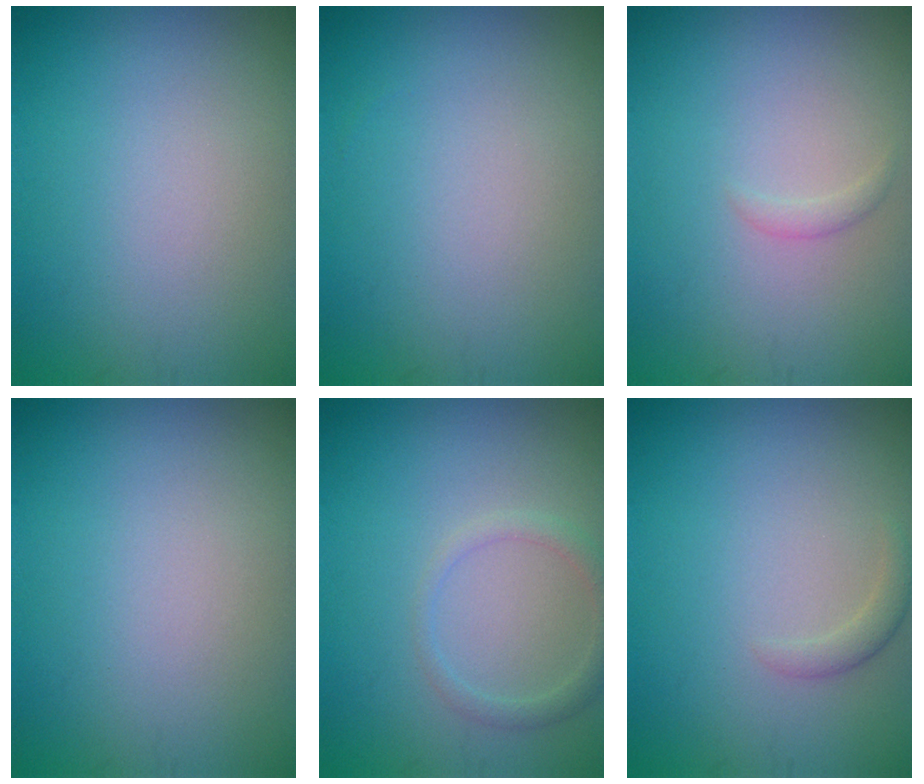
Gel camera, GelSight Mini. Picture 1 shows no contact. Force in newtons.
{"total": 0.0}
{"total": 0.7, "press": 0.7, "slide": 0.0}
{"total": 0.0}
{"total": 1.7, "press": 1.7, "slide": 0.1}
{"total": 1.1, "press": 1.1, "slide": 0.0}